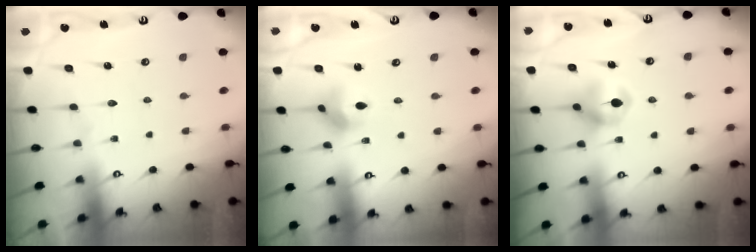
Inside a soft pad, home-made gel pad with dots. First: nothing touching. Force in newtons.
{"total": 6.1, "press": 6.1, "slide": 0.5}
{"total": 6.4, "press": 6.3, "slide": 0.8}